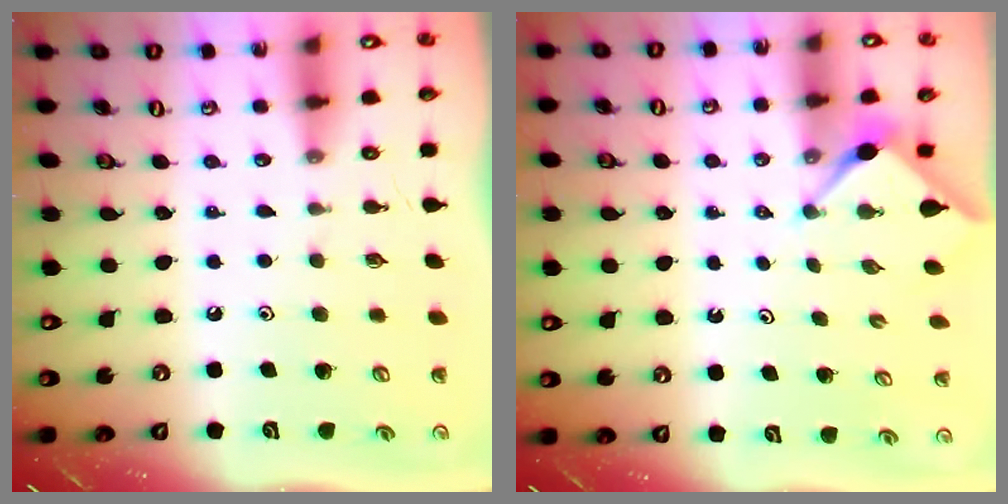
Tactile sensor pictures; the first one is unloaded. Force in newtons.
{"total": 2.9, "press": 2.9, "slide": 0.4}